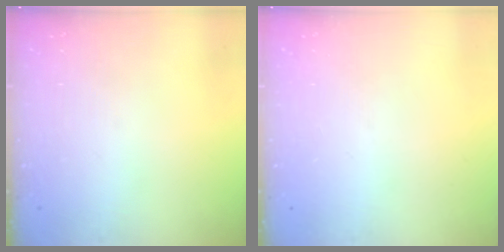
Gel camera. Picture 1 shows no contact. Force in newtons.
{"total": 0.0}